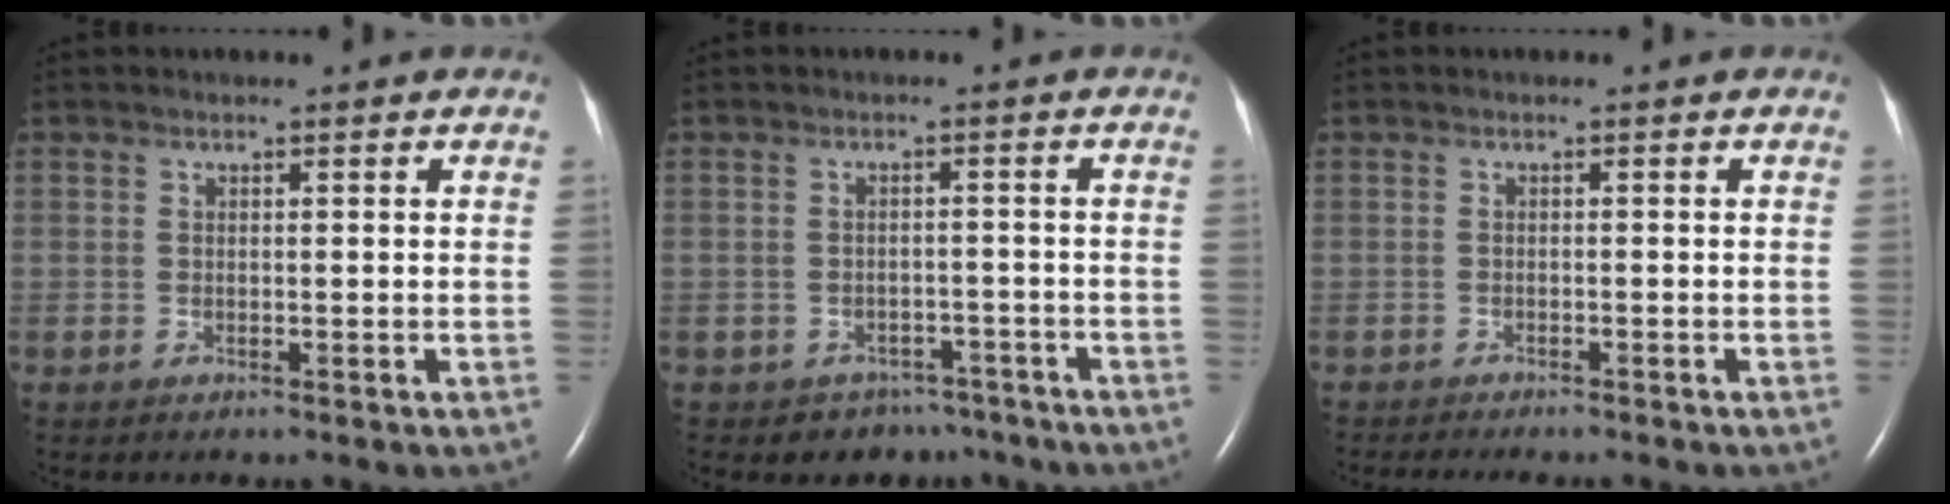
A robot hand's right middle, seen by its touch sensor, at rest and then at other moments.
{"total": 5.5, "force": [-4.2, 3.5, -0.1], "torque": [0.007, 0.018, -0.047]}
{"total": 5.7, "force": [-5.1, 0.6, 2.6], "torque": [-0.030, -0.010, -0.069]}